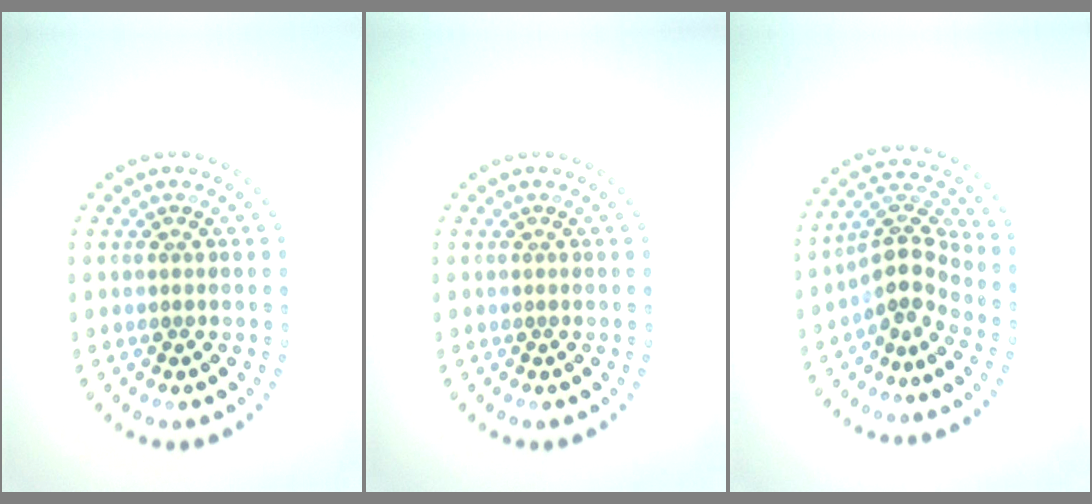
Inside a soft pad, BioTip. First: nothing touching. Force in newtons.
{"total": 0.0}
{"total": 3.7, "press": 2.7, "slide": 2.5}